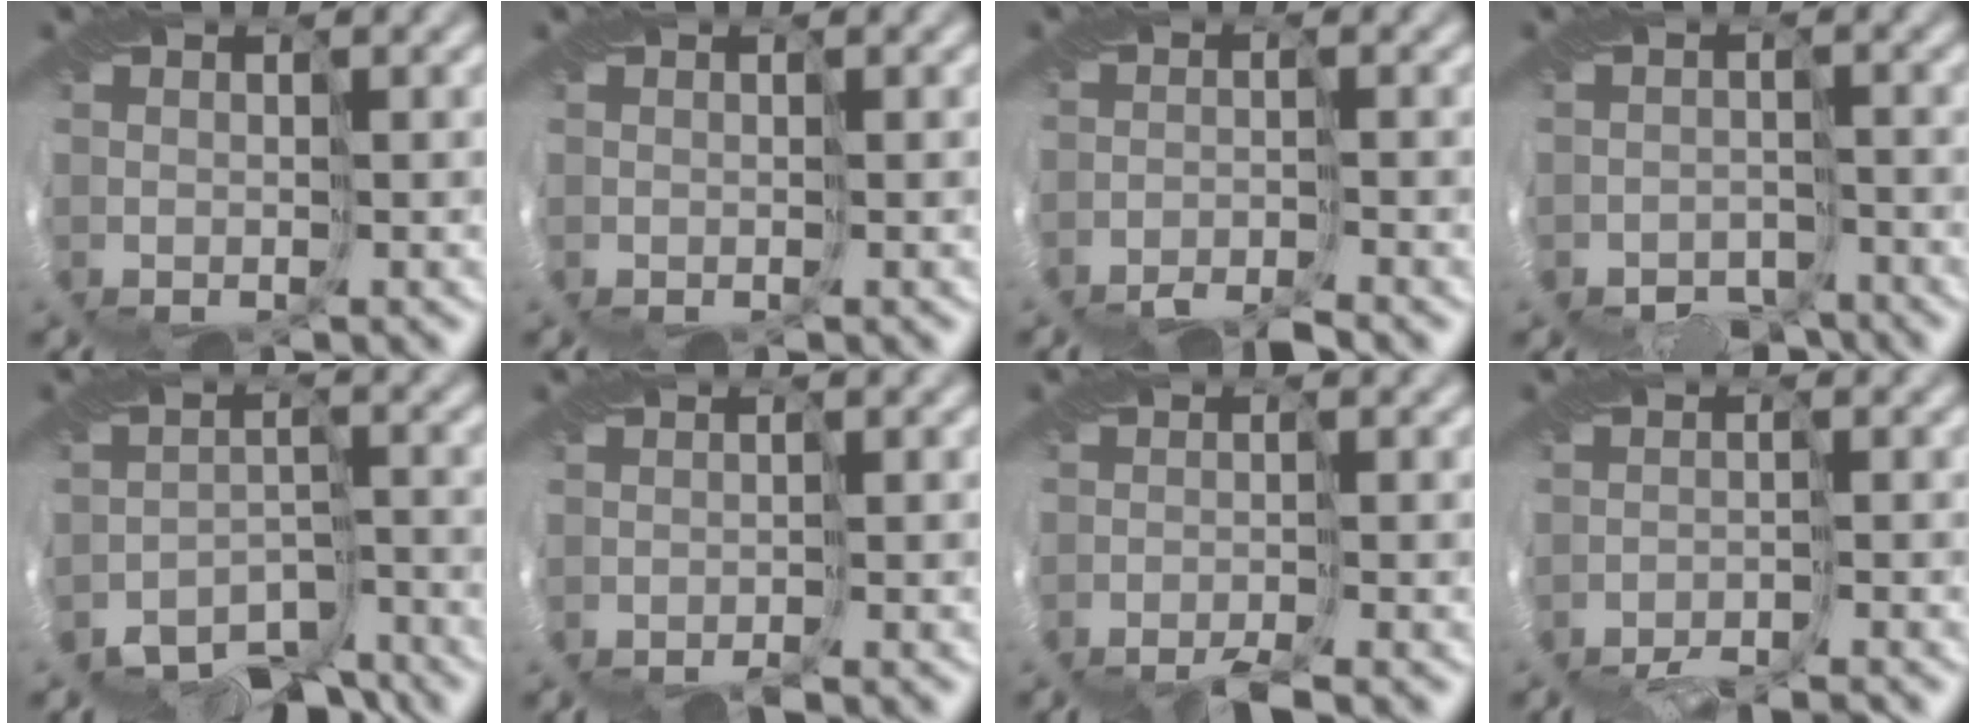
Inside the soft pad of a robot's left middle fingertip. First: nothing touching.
{"total": 0.0}
{"total": 4.4, "force": [-4.3, 0.3, 0.8], "torque": [-0.010, -0.008, -0.085]}
{"total": 4.0, "force": [-3.6, 1.7, -0.1], "torque": [0.015, -0.026, -0.058]}
{"total": 6.9, "force": [-6.5, 2.0, 1.0], "torque": [-0.005, -0.016, -0.109]}
{"total": 0.9, "force": [-0.9, -0.1, 0.2], "torque": [0.009, 0.002, -0.021]}
{"total": 2.9, "force": [-2.8, -0.2, 0.8], "torque": [-0.008, -0.001, -0.062]}
{"total": 3.8, "force": [-3.8, -0.1, 0.5], "torque": [-0.006, -0.006, -0.076]}